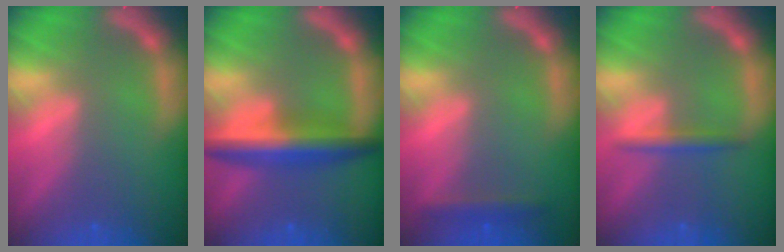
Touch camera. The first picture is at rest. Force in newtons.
{"total": 6.0}
{"total": 1.9}
{"total": 1.9}